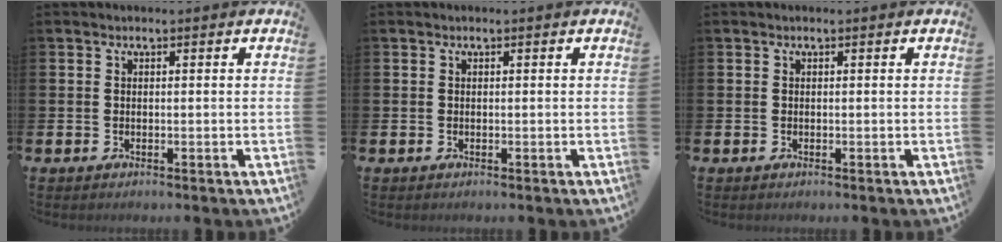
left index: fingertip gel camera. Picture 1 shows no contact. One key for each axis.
{"total": 0.0}
{"total": 0.0}